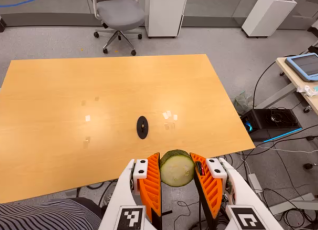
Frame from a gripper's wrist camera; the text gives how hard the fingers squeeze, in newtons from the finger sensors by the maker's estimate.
{"total": 12.8, "left": 13.1, "right": 12.6}